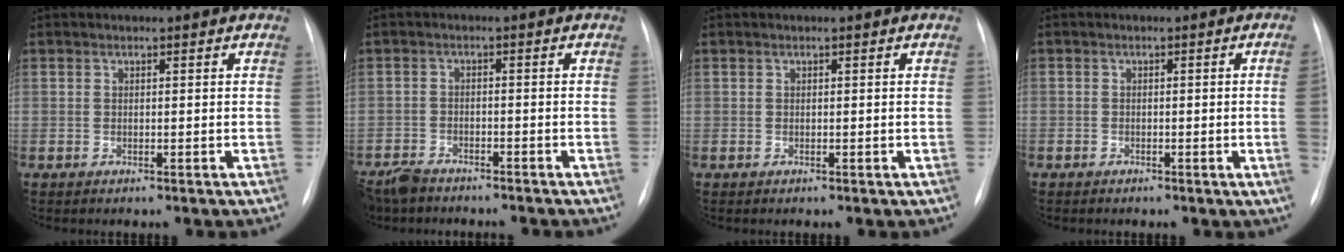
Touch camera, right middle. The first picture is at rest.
{"total": 7.2, "force": [-6.5, 2.2, 2.2], "torque": [-0.040, -0.016, -0.110]}
{"total": 0.0}
{"total": 2.3, "force": [-0.5, -0.4, 2.2], "torque": [-0.031, 0.001, -0.009]}